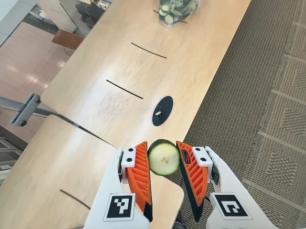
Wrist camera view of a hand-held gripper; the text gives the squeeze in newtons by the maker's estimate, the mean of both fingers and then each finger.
{"total": 8.4, "left": 8.3, "right": 8.5}